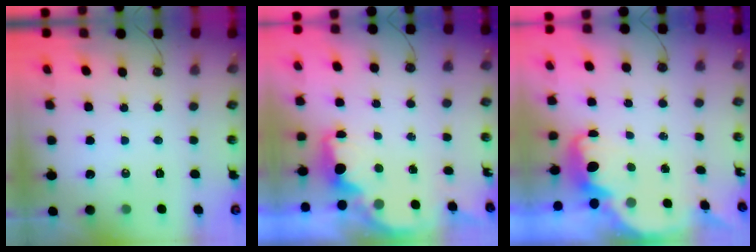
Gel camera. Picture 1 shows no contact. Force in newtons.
{"total": 2.4, "press": 2.3, "slide": 0.8}
{"total": 2.6, "press": 2.5, "slide": 0.6}